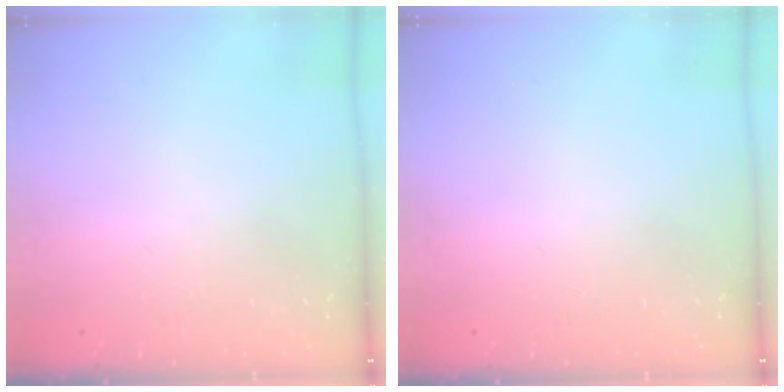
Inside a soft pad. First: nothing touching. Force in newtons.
{"total": 0.0}